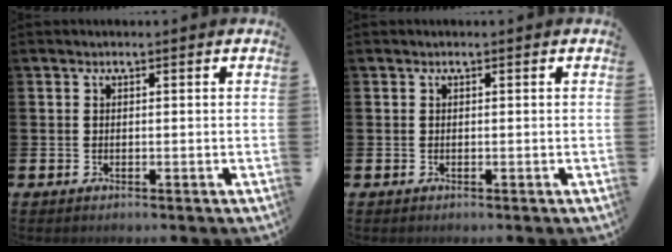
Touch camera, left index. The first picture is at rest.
{"total": 0.0}